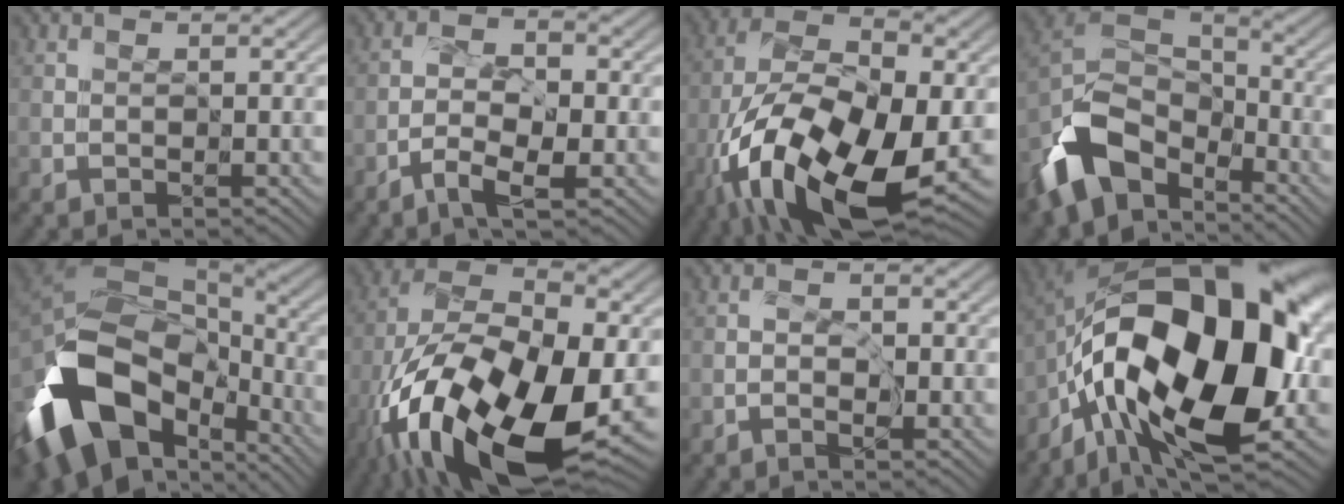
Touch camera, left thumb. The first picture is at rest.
{"total": 4.1, "force": [-2.2, 1.4, 3.1], "torque": [-0.063, 0.002, -0.043]}
{"total": 18.0, "force": [-7.7, 8.4, 14.0], "torque": [-0.286, -0.035, -0.141]}
{"total": 11.7, "force": [-6.7, 6.8, 6.6], "torque": [-0.148, -0.013, -0.144]}
{"total": 17.3, "force": [-7.3, 10.8, 11.4], "torque": [-0.267, -0.040, -0.111]}
{"total": 20.0, "force": [-8.1, 9.4, 15.7], "torque": [-0.332, -0.043, -0.130]}
{"total": 1.0, "force": [-0.5, 0.5, 0.7], "torque": [-0.009, 0.001, -0.012]}
{"total": 20.3, "force": [-4.0, 10.9, 16.7], "torque": [-0.324, -0.022, -0.055]}